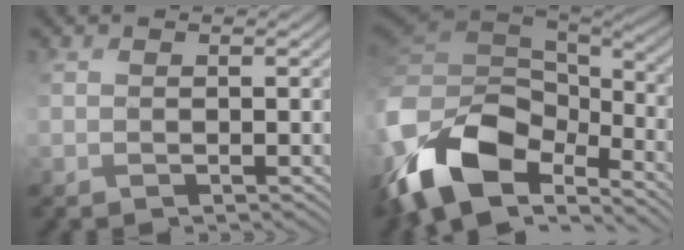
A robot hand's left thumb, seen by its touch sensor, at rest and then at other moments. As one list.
[{"total": 15.1, "force": [-6.8, 8.7, 10.2], "torque": [-0.264, -0.026, -0.114]}]